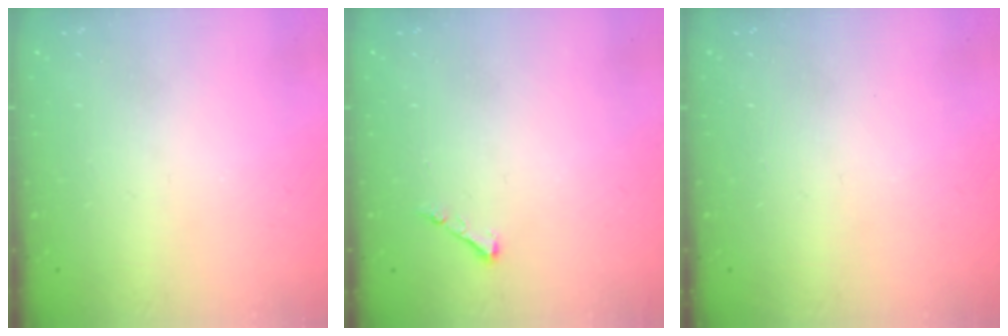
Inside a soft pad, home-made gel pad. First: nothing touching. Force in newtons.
{"total": 3.3, "press": 3.3, "slide": 0.6}
{"total": 0.0}